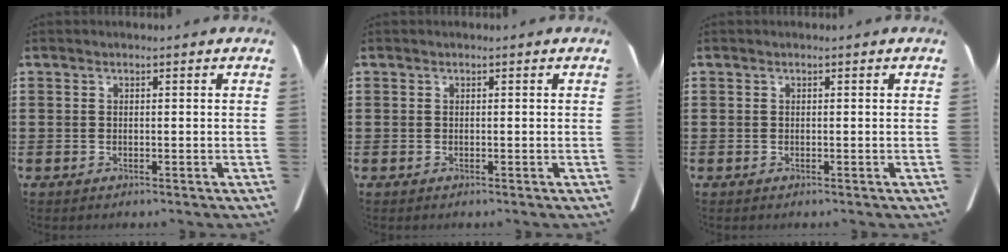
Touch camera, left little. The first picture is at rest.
{"total": 0.0}
{"total": 0.0}